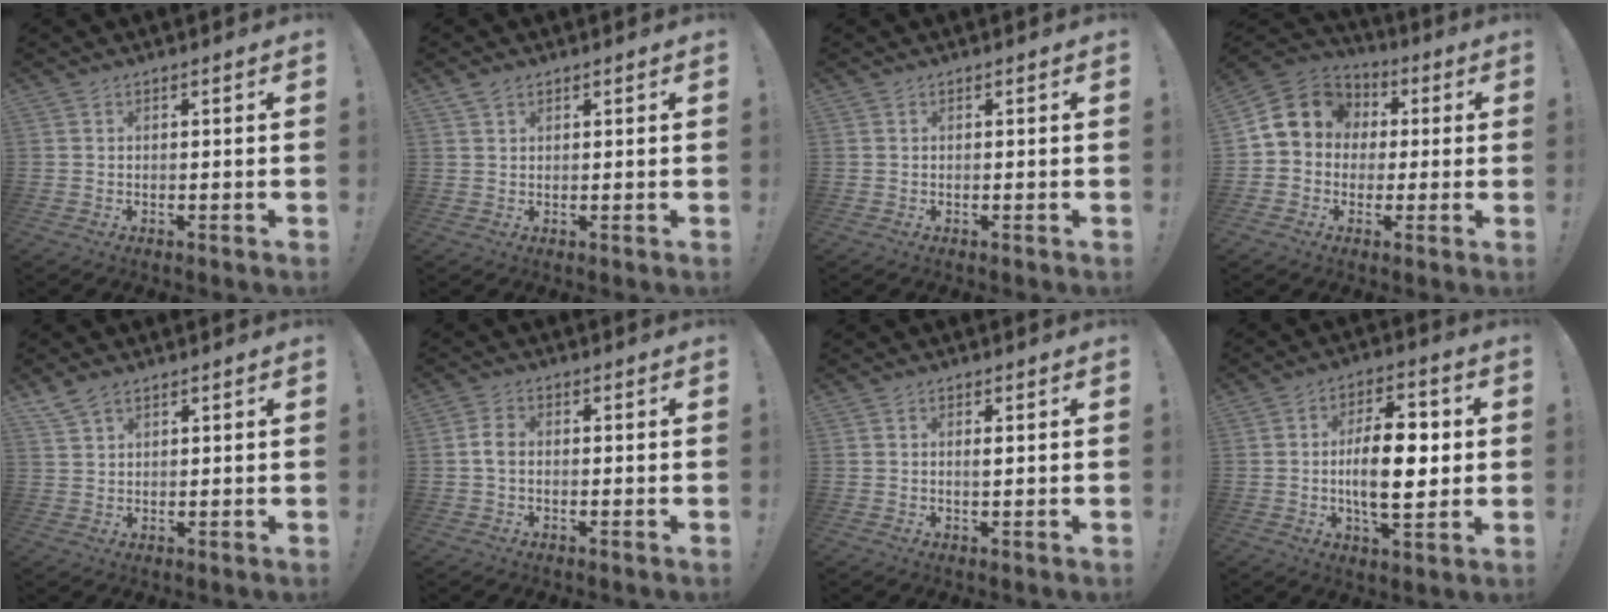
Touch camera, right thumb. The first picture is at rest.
{"total": 2.0, "force": [1.5, 1.1, 0.8], "torque": [-0.016, -0.003, 0.029]}
{"total": 0.0}
{"total": 12.0, "force": [2.1, 10.4, 5.5], "torque": [-0.081, 0.003, 0.047]}
{"total": 4.4, "force": [3.3, 2.2, 1.9], "torque": [-0.042, -0.012, 0.066]}
{"total": 3.8, "force": [-0.5, 2.5, 2.8], "torque": [-0.062, 0.013, -0.007]}
{"total": 0.9, "force": [0.3, 0.0, 0.8], "torque": [-0.002, -0.007, 0.001]}
{"total": 15.3, "force": [-0.3, 7.0, 13.6], "torque": [-0.220, -0.002, -0.015]}